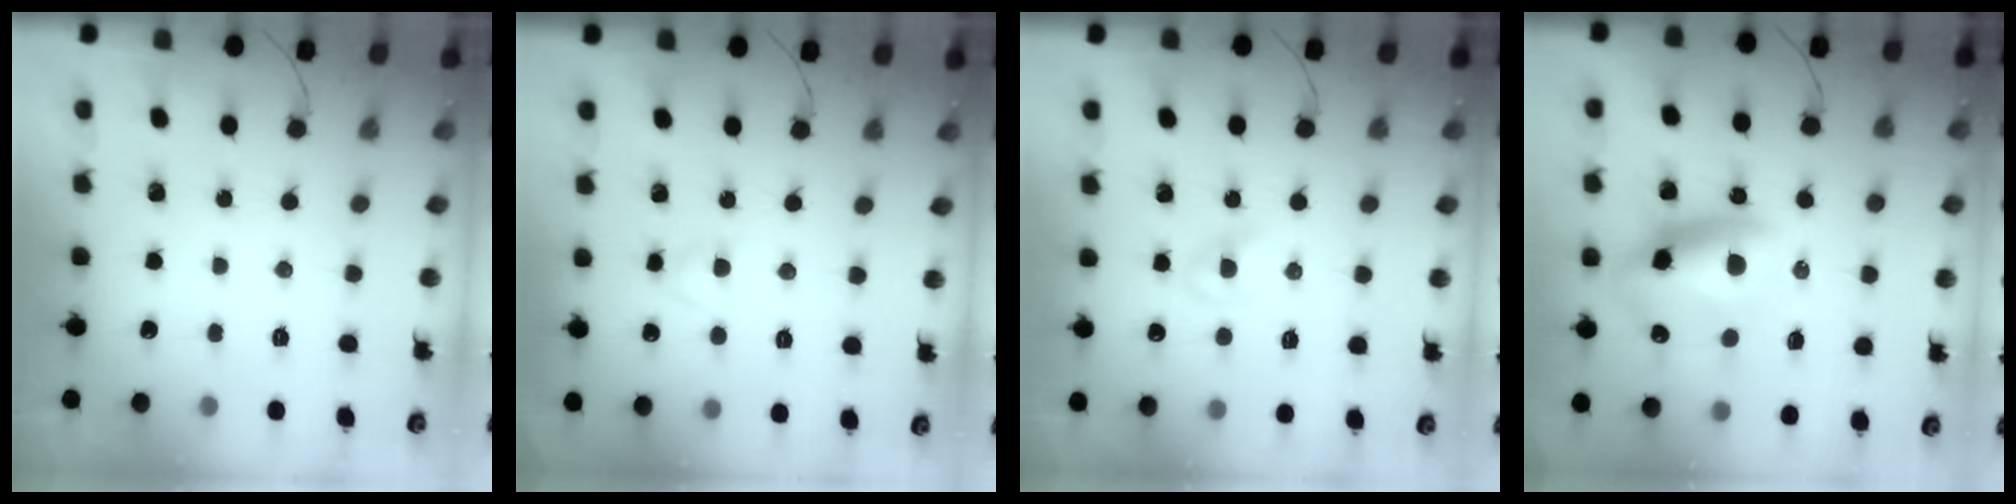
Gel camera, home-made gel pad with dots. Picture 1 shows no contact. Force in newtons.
{"total": 2.4, "press": 2.2, "slide": 1.0}
{"total": 1.6, "press": 1.4, "slide": 0.9}
{"total": 13.4, "press": 13.1, "slide": 2.9}